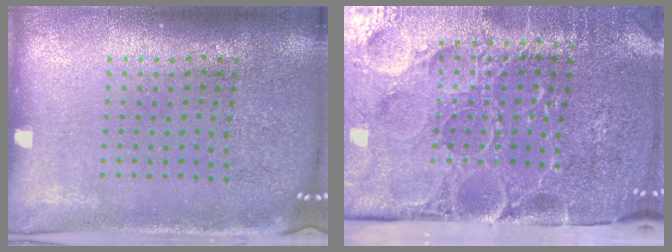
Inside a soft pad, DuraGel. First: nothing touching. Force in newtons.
{"total": 5.2, "press": 4.2, "slide": 3.0}